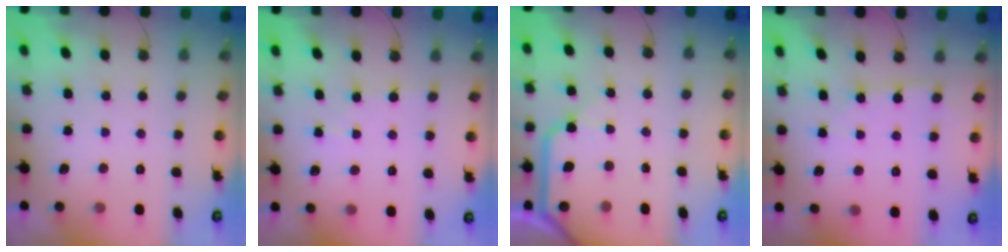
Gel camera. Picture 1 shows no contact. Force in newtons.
{"total": 3.9, "press": 3.9, "slide": 0.5}
{"total": 10.8, "press": 10.7, "slide": 1.3}
{"total": 5.7, "press": 5.7, "slide": 0.5}